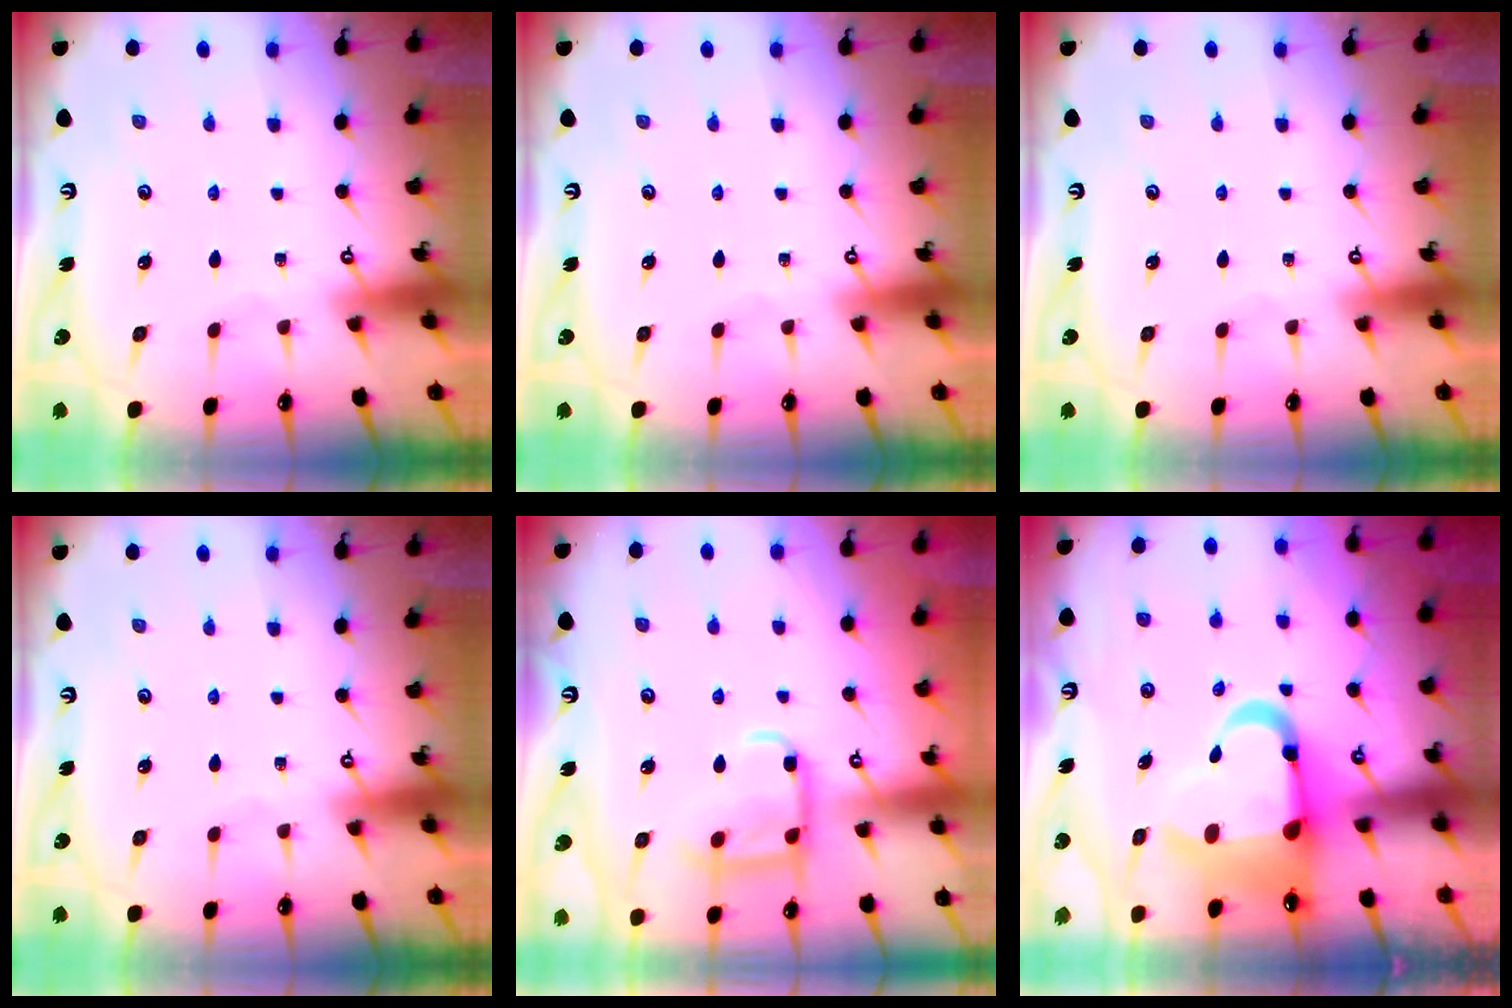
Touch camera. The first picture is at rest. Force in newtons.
{"total": 0.0}
{"total": 0.0}
{"total": 0.0}
{"total": 11.6, "press": 11.6, "slide": 1.1}
{"total": 11.6, "press": 11.4, "slide": 2.2}